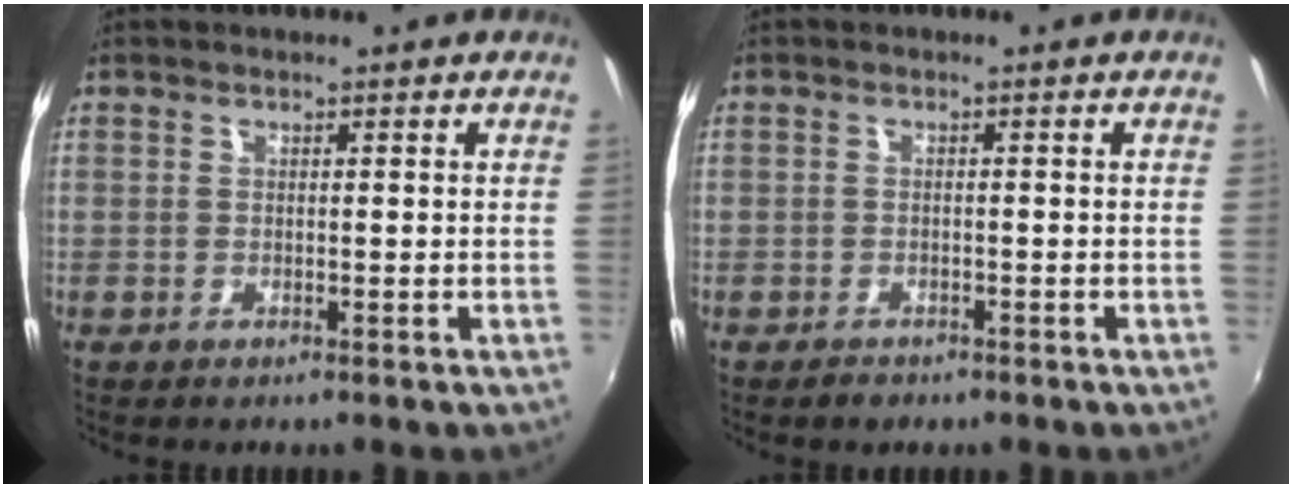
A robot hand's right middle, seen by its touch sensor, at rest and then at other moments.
{"total": 1.9, "force": [-1.4, 1.2, 0.4], "torque": [-0.011, 0.000, -0.021]}